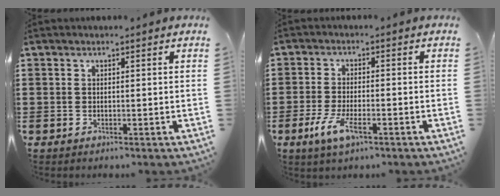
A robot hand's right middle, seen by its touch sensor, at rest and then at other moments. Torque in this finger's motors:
{"motor_torque": [0.13, 0.25, 0.18, 0.11]}